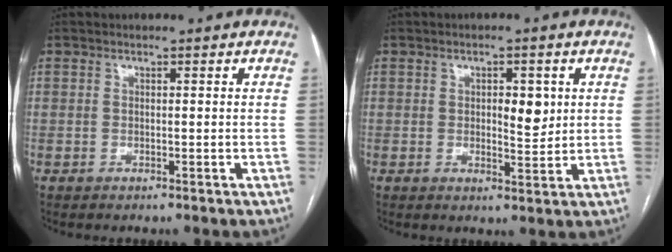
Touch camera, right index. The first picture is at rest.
{"total": 4.2, "force": [0.9, 1.7, 3.8], "torque": [-0.052, -0.004, 0.014]}